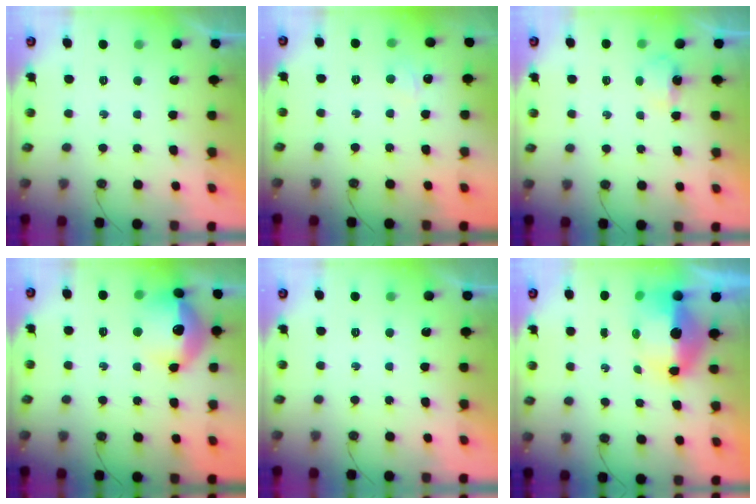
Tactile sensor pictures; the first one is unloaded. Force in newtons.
{"total": 4.0, "press": 4.0, "slide": 0.6}
{"total": 3.6, "press": 3.5, "slide": 0.5}
{"total": 16.0, "press": 16.0, "slide": 1.3}
{"total": 0.0}
{"total": 13.2, "press": 10.2, "slide": 8.4}